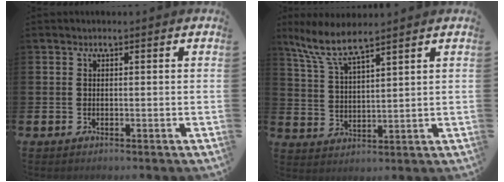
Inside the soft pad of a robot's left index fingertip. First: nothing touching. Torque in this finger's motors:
{"motor_torque": [0.01, -0.22, 0.63, 0.21]}